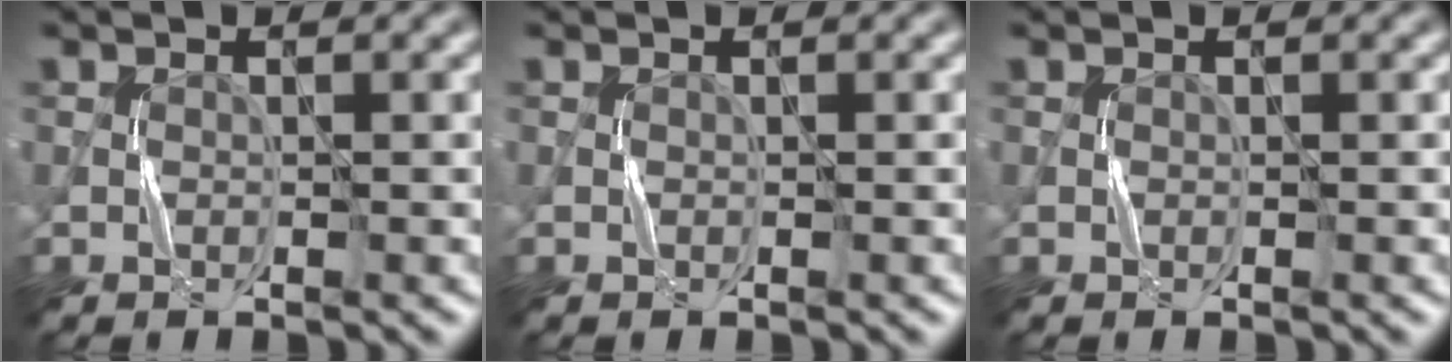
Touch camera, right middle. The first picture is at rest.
{"total": 0.0}
{"total": 0.0}